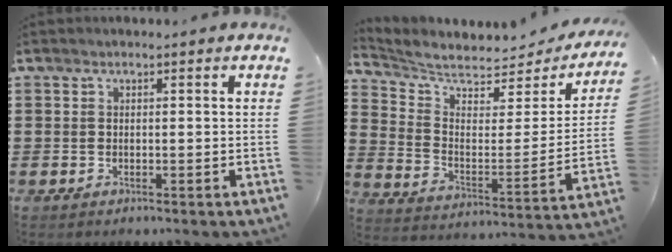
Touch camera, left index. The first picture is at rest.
{"total": 4.4, "force": [4.2, 0.8, 1.3], "torque": [-0.053, -0.047, 0.066]}